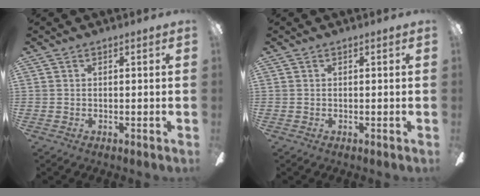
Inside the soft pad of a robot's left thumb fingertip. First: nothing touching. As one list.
[{"total": 0.0}]